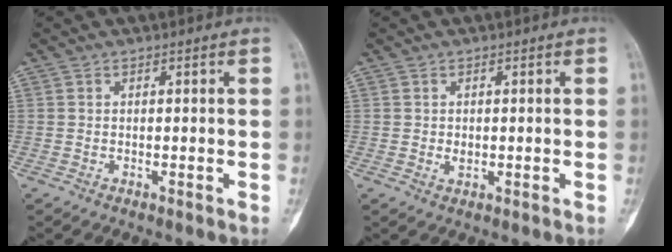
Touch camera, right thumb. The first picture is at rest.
{"total": 1.5, "force": [0.0, 1.1, 1.0], "torque": [-0.012, -0.001, 0.003]}